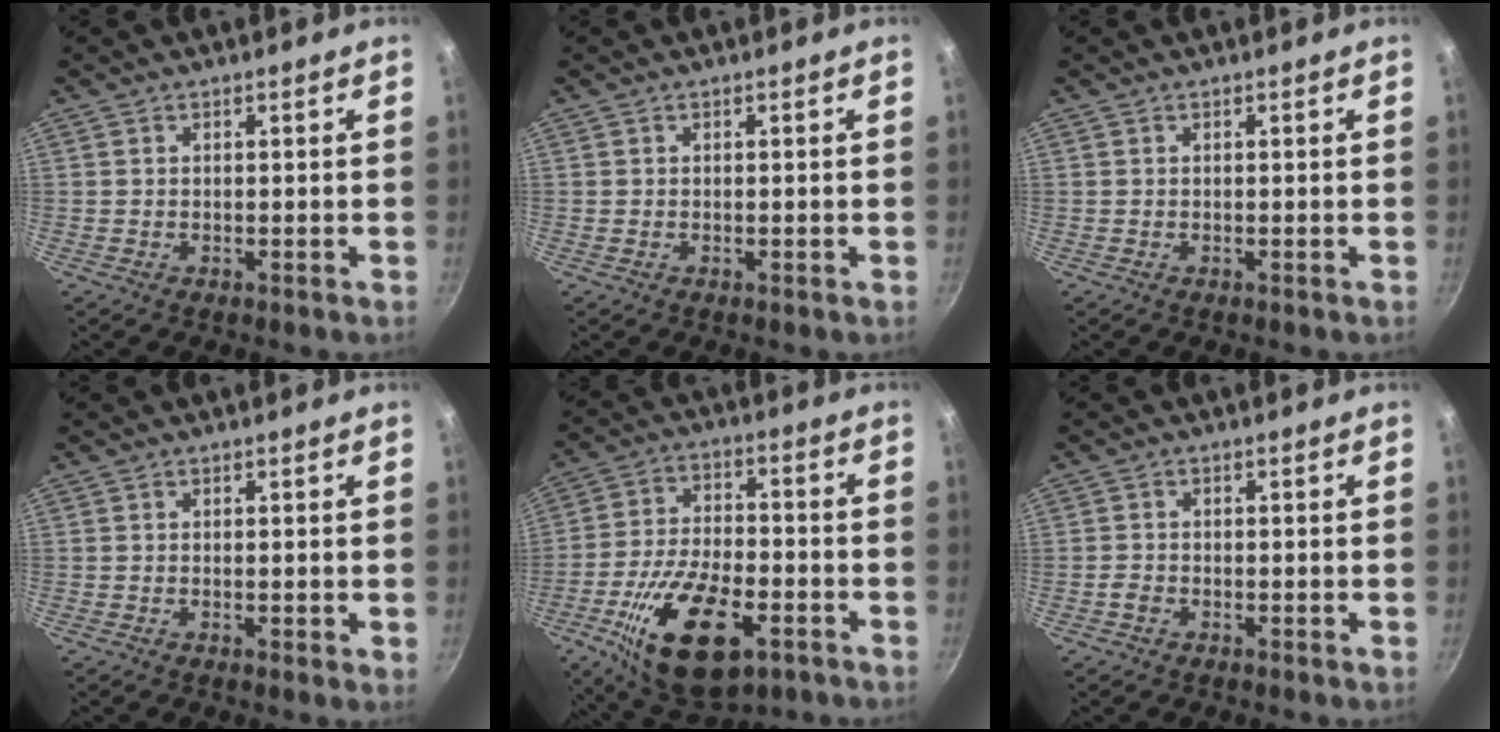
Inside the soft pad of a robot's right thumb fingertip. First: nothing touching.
{"total": 0.0}
{"total": 0.0}
{"total": 1.2, "force": [-0.1, 0.4, 1.2], "torque": [-0.016, -0.003, -0.003]}
{"total": 20.2, "force": [-8.2, 9.8, 15.6], "torque": [-0.271, 0.020, -0.138]}
{"total": 1.3, "force": [-0.9, 0.8, 0.6], "torque": [-0.018, 0.004, -0.022]}